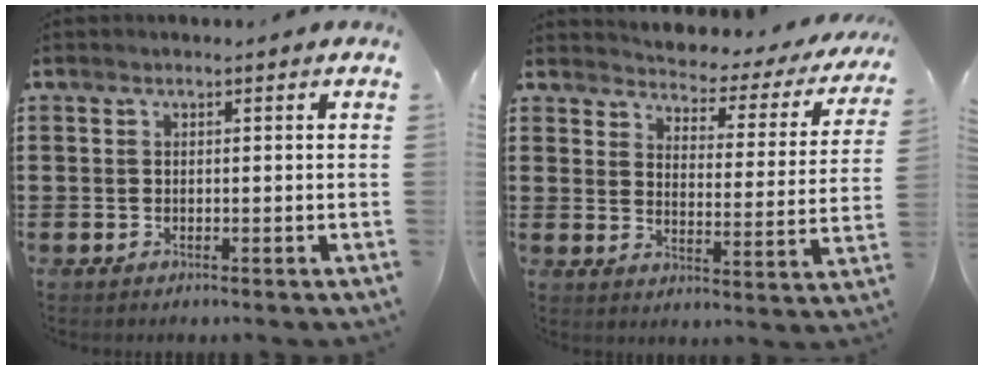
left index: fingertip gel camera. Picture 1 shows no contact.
{"total": 2.7, "force": [2.6, 0.6, 0.5], "torque": [-0.022, -0.030, 0.033]}